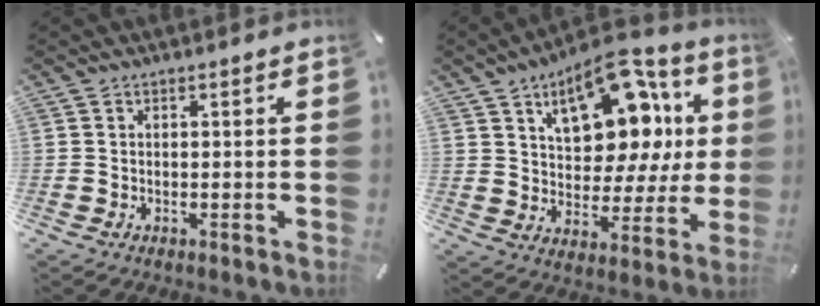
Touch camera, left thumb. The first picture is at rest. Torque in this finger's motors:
{"motor_torque": [2.52, 2.49, 2.20, -0.57, 0.25]}